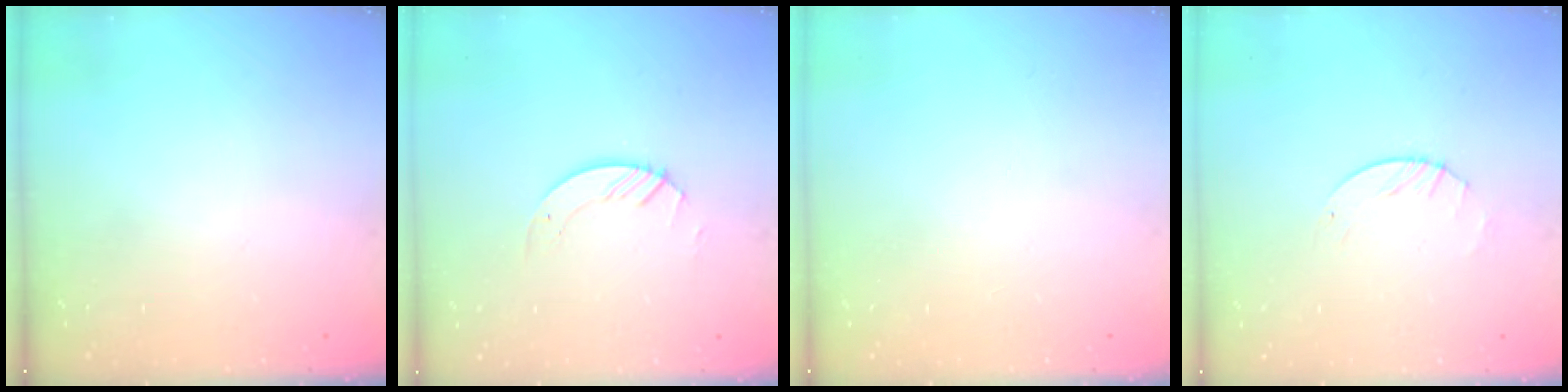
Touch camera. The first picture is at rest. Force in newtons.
{"total": 3.0, "press": 3.0, "slide": 0.2}
{"total": 0.0}
{"total": 2.6, "press": 2.6, "slide": 0.3}